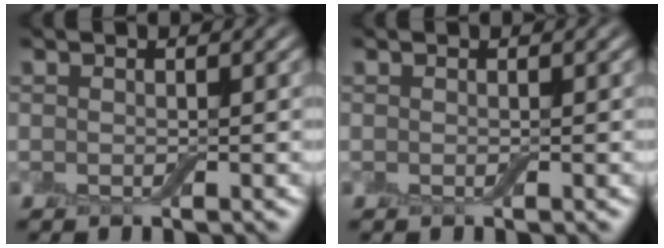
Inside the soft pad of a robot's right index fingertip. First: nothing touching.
{"total": 0.0}